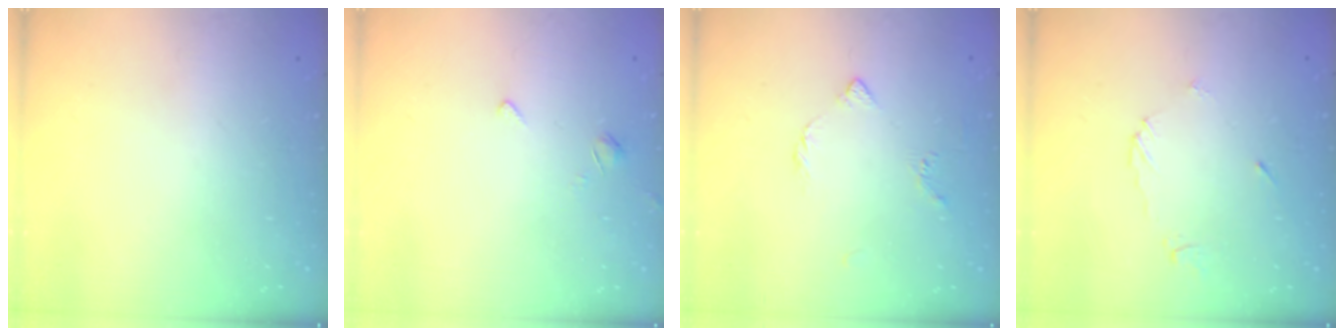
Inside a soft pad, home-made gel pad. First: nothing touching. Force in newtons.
{"total": 1.7, "press": 1.6, "slide": 0.5}
{"total": 4.0, "press": 3.9, "slide": 0.8}
{"total": 4.9, "press": 4.9, "slide": 0.1}